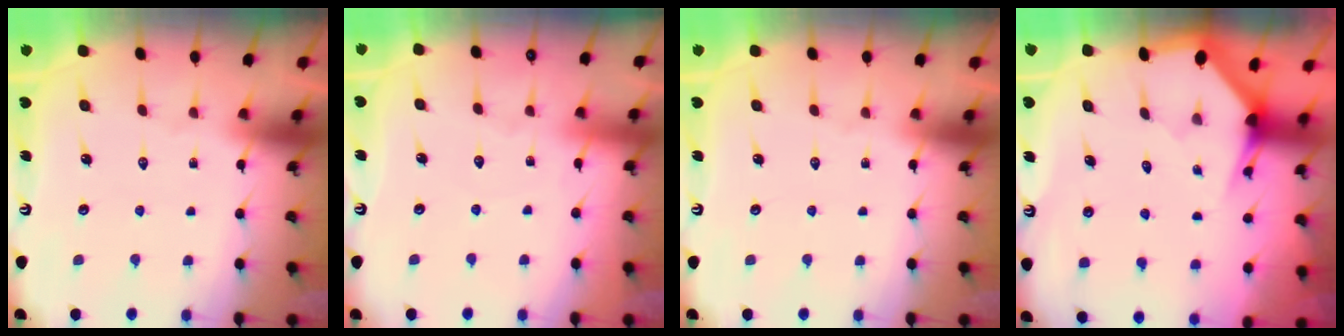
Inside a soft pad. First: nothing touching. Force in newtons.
{"total": 3.4, "press": 3.3, "slide": 0.4}
{"total": 0.0}
{"total": 2.8, "press": 2.8, "slide": 0.1}